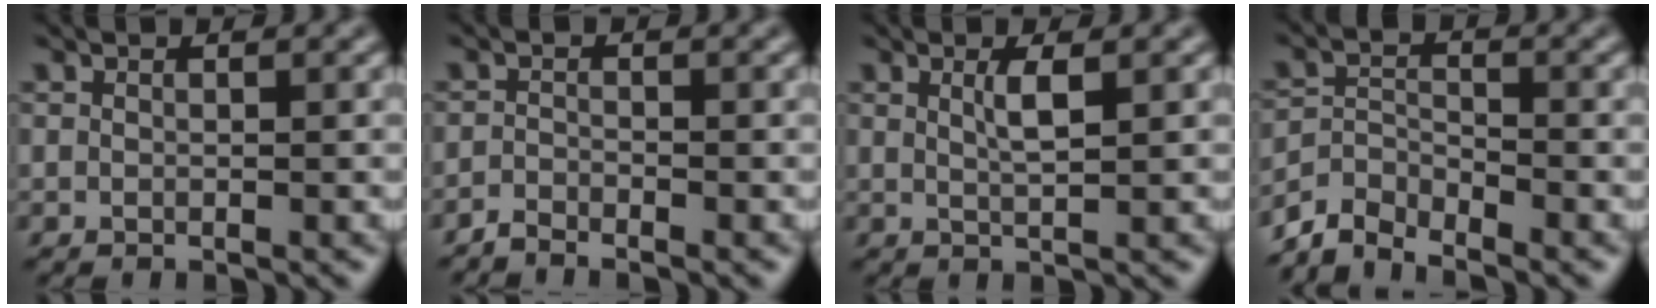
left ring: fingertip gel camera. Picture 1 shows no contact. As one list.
[{"total": 1.3, "force": [-1.3, 0.2, 0.4], "torque": [-0.006, -0.001, -0.030]}, {"total": 1.9, "force": [0.7, 0.4, 1.7], "torque": [-0.032, 0.000, 0.009]}, {"total": 3.6, "force": [-3.3, 1.0, 0.9], "torque": [-0.013, 0.001, -0.075]}]